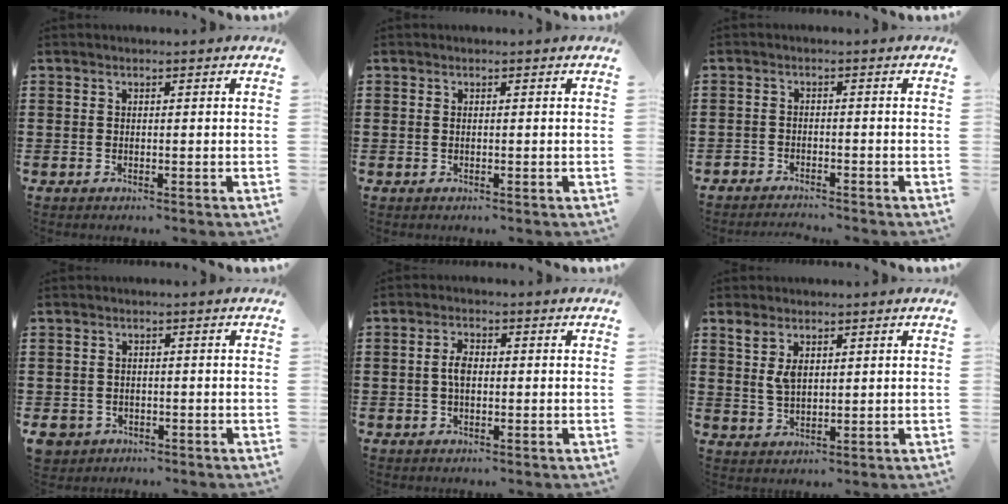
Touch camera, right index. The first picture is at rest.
{"total": 0.0}
{"total": 2.4, "force": [-2.3, 0.1, -0.4], "torque": [0.001, 0.001, -0.053]}
{"total": 2.0, "force": [-1.4, 1.4, 0.0], "torque": [-0.013, -0.003, -0.035]}
{"total": 3.2, "force": [-0.1, 1.6, 2.8], "torque": [-0.061, 0.003, -0.006]}
{"total": 3.9, "force": [1.7, 1.9, 2.9], "torque": [-0.064, 0.008, 0.030]}